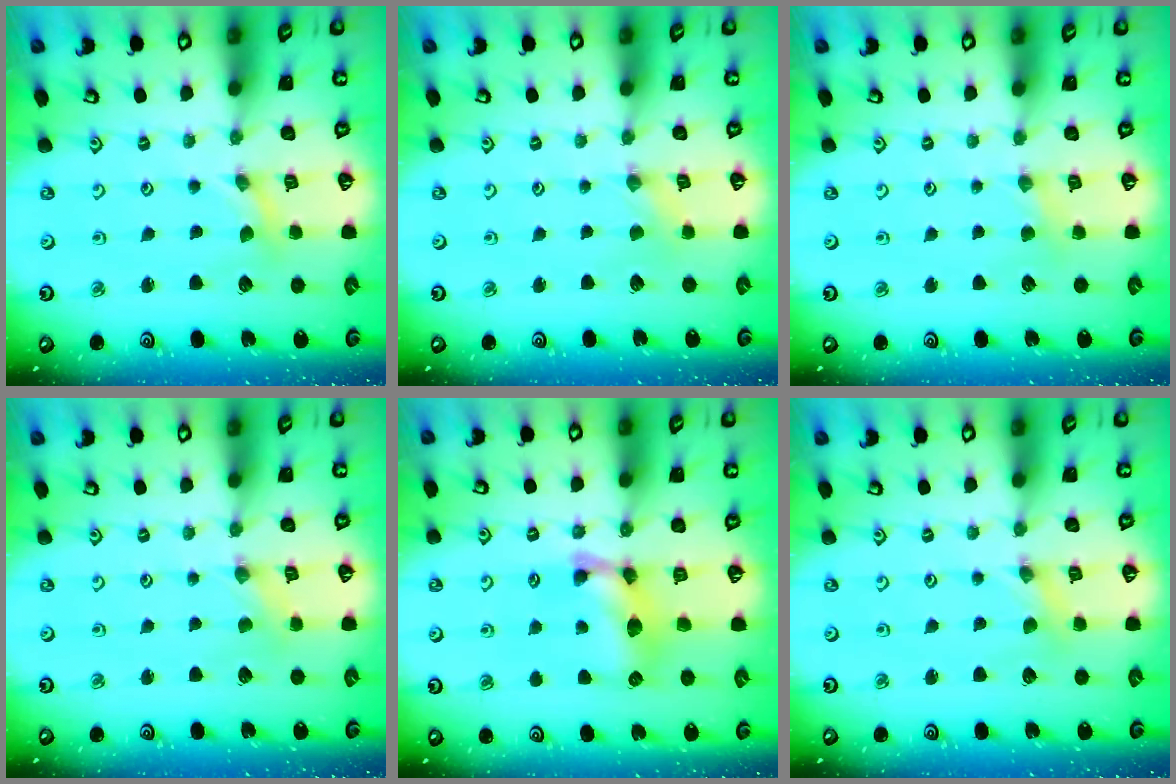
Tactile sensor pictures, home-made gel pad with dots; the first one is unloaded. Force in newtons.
{"total": 0.0}
{"total": 2.2, "press": 2.2, "slide": 0.4}
{"total": 0.0}
{"total": 12.7, "press": 12.7, "slide": 0.6}
{"total": 1.3, "press": 1.3, "slide": 0.3}